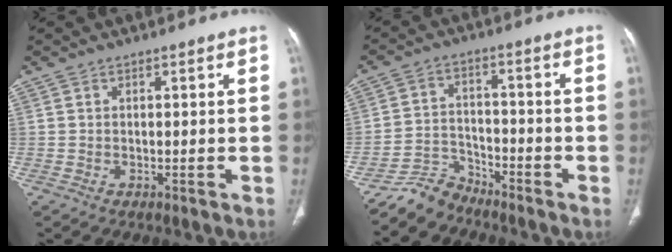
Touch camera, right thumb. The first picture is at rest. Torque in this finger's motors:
{"motor_torque": [0.14, 0.63, -0.17, -0.23, -0.01]}